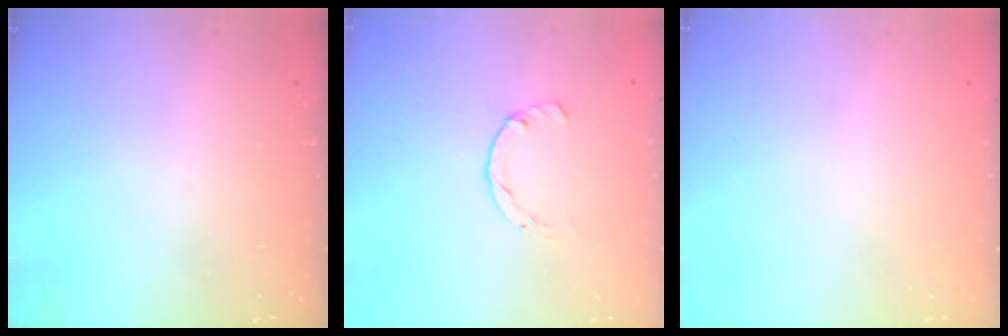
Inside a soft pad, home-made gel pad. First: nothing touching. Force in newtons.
{"total": 0.0}
{"total": 0.0}